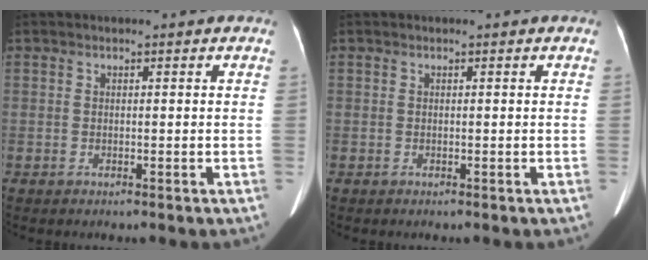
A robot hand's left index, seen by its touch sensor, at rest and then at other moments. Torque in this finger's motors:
{"motor_torque": [0.02, 0.00, 0.00, 0.00]}